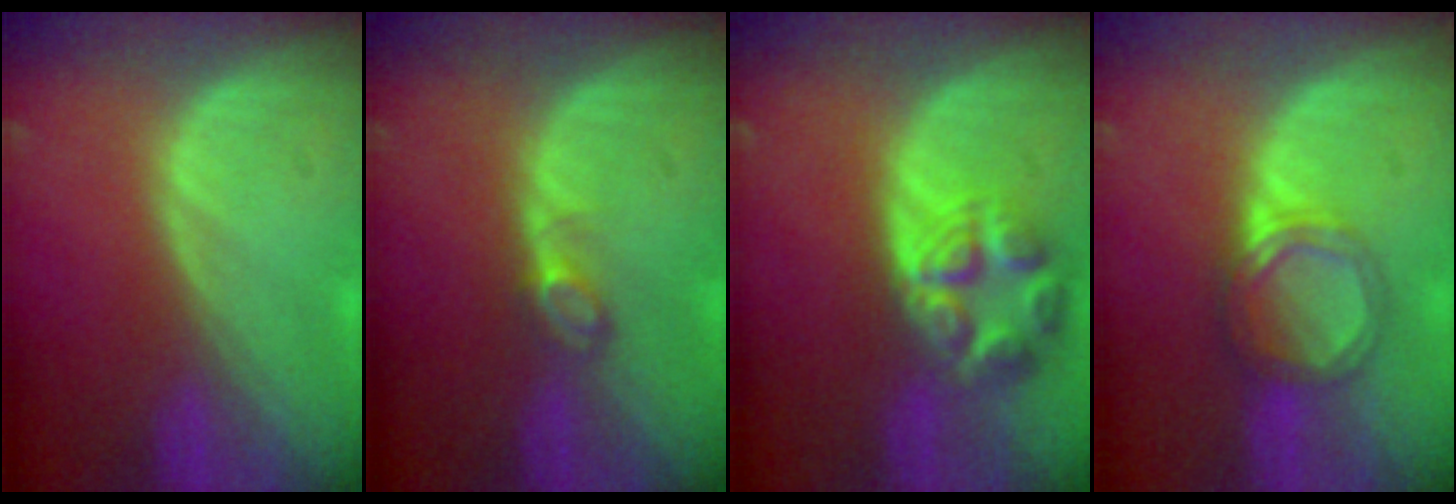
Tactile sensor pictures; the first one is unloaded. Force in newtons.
{"total": 2.2, "press": 2.2, "slide": 0.3}
{"total": 7.6, "press": 6.7, "slide": 3.6}
{"total": 5.3, "press": 4.8, "slide": 2.2}